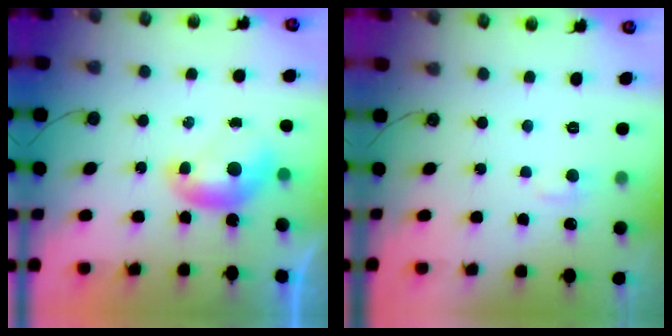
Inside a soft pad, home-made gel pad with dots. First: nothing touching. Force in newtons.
{"total": 1.8, "press": 1.7, "slide": 0.6}